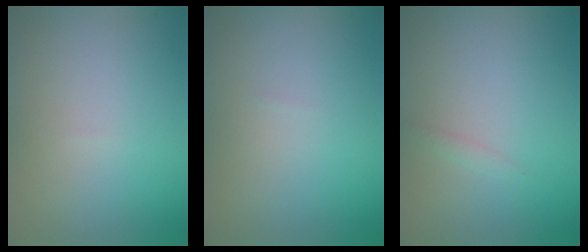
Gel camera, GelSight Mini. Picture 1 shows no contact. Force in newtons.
{"total": 0.0}
{"total": 0.5, "press": 0.5, "slide": 0.0}